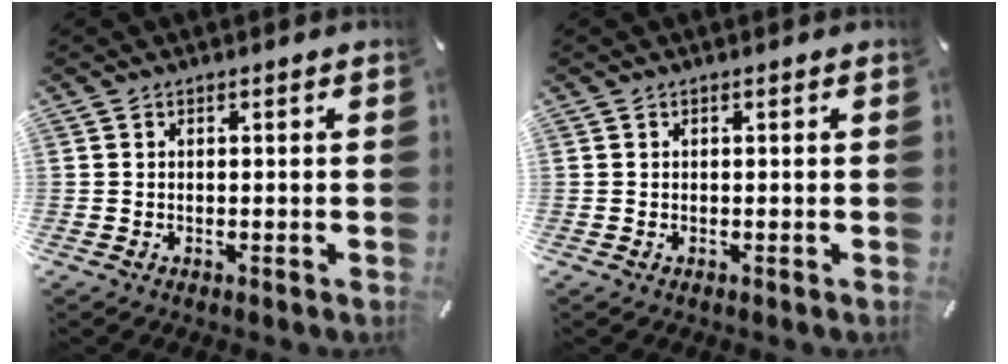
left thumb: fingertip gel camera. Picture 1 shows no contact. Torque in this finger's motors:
{"motor_torque": [0.00, 0.00, 0.00, 0.00, 0.00]}